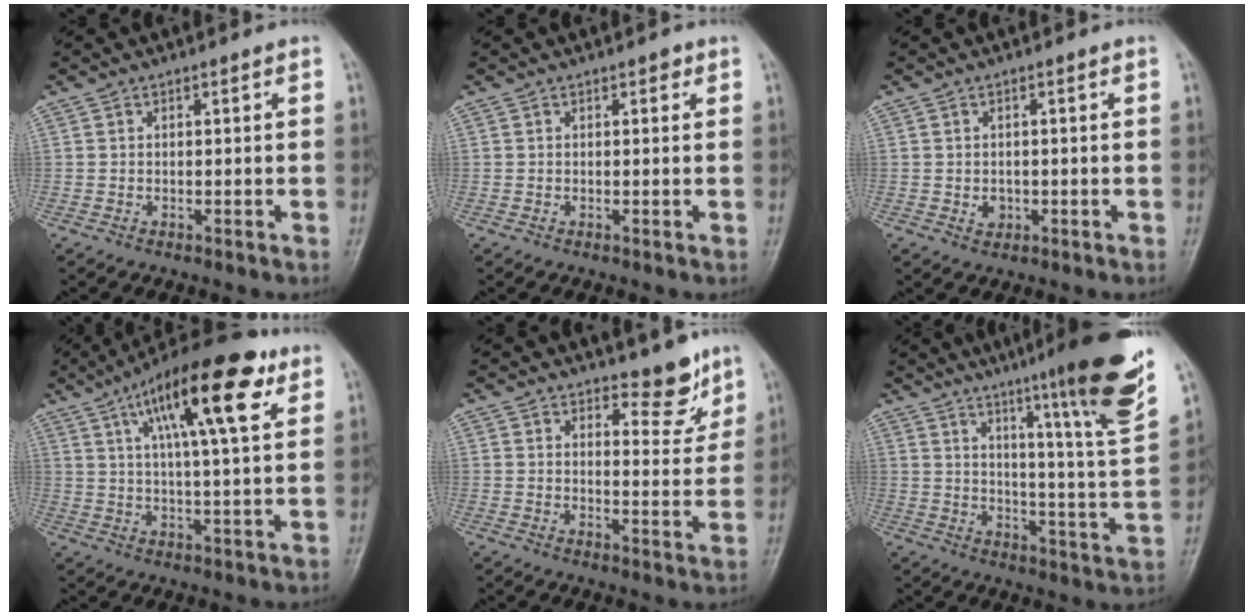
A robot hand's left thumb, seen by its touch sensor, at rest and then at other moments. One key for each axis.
{"total": 1.0, "fx": 0.6, "fy": 0.5, "fz": 0.6, "tx": 0.000, "ty": -0.001, "tz": 0.004}
{"total": 1.9, "fx": -0.3, "fy": 1.6, "fz": 1.0, "tx": -0.009, "ty": 0.001, "tz": 0.001}
{"total": 18.5, "fx": 8.6, "fy": 5.0, "fz": 15.6, "tx": -0.231, "ty": -0.009, "tz": 0.133}
{"total": 6.7, "fx": 5.2, "fy": 2.6, "fz": 3.3, "tx": -0.017, "ty": -0.042, "tz": 0.074}
{"total": 20.4, "fx": 13.6, "fy": 0.1, "fz": 15.2, "tx": -0.196, "ty": -0.084, "tz": 0.188}